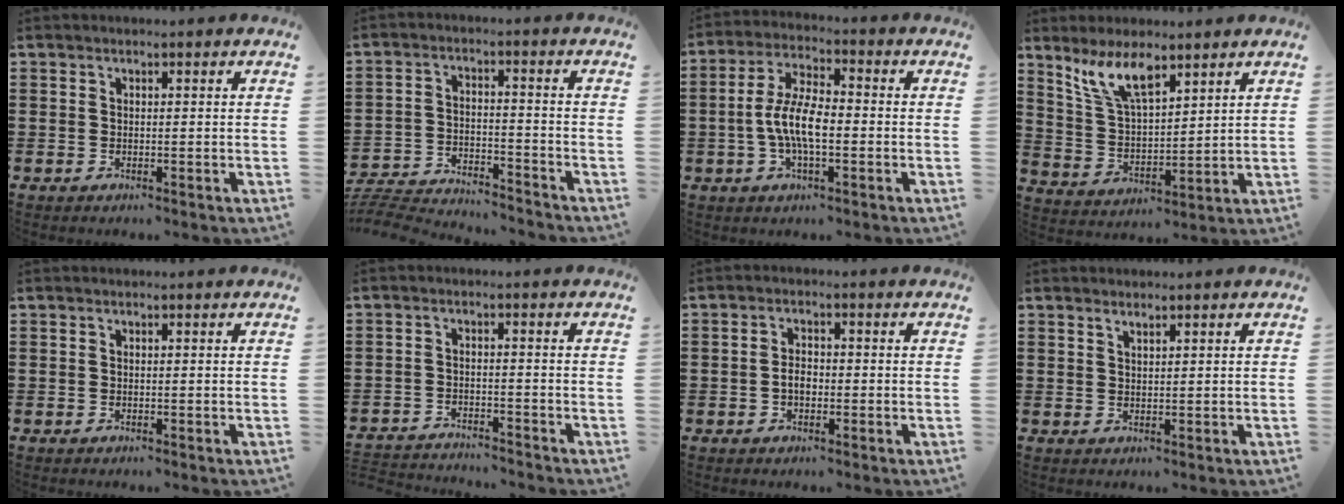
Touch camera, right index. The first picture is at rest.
{"total": 5.1, "force": [-5.0, 0.2, 0.7], "torque": [-0.034, -0.004, -0.108]}
{"total": 7.7, "force": [-1.4, 2.8, 7.0], "torque": [-0.156, -0.004, -0.033]}
{"total": 8.1, "force": [5.8, 2.4, 5.0], "torque": [-0.115, -0.010, 0.107]}
{"total": 0.0}
{"total": 2.7, "force": [-2.7, 0.0, -0.1], "torque": [-0.005, -0.002, -0.059]}
{"total": 2.5, "force": [-0.6, 1.4, 2.1], "torque": [-0.040, 0.002, -0.011]}
{"total": 1.2, "force": [1.2, 0.2, 0.3], "torque": [-0.006, -0.001, 0.022]}